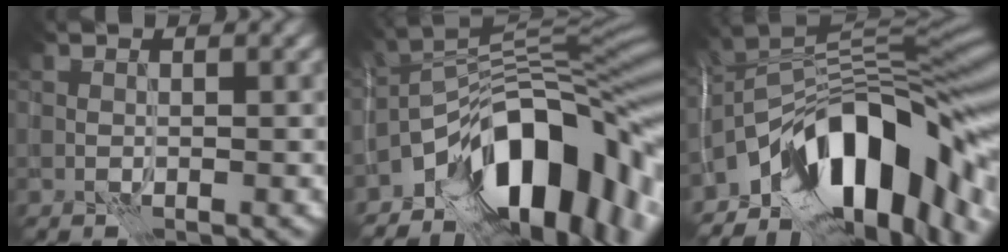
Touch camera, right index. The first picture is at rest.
{"total": 14.0, "force": [-6.9, 6.7, 10.1], "torque": [-0.134, 0.019, -0.119]}
{"total": 14.2, "force": [-6.9, 7.2, 10.2], "torque": [-0.141, 0.020, -0.121]}